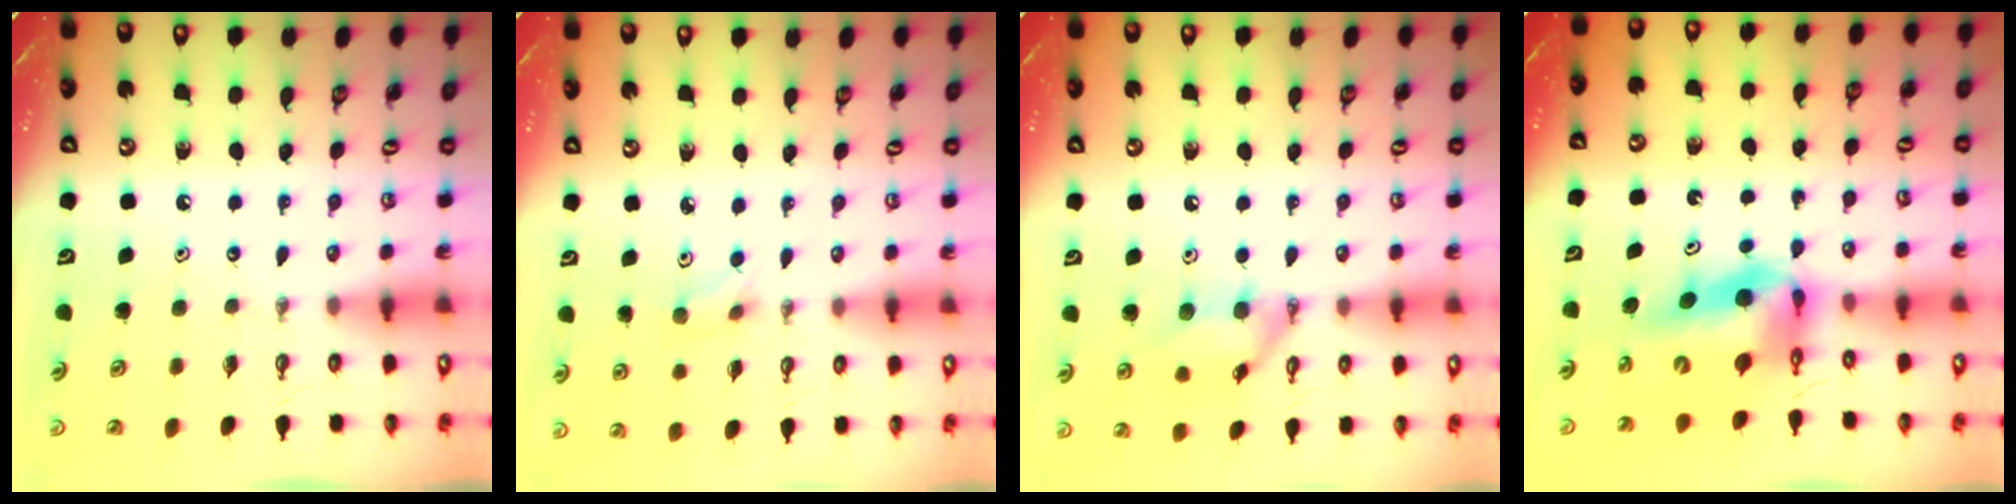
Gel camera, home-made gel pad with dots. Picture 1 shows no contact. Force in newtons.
{"total": 3.6, "press": 3.5, "slide": 0.7}
{"total": 12.2, "press": 12.2, "slide": 0.5}
{"total": 12.0, "press": 11.6, "slide": 3.0}